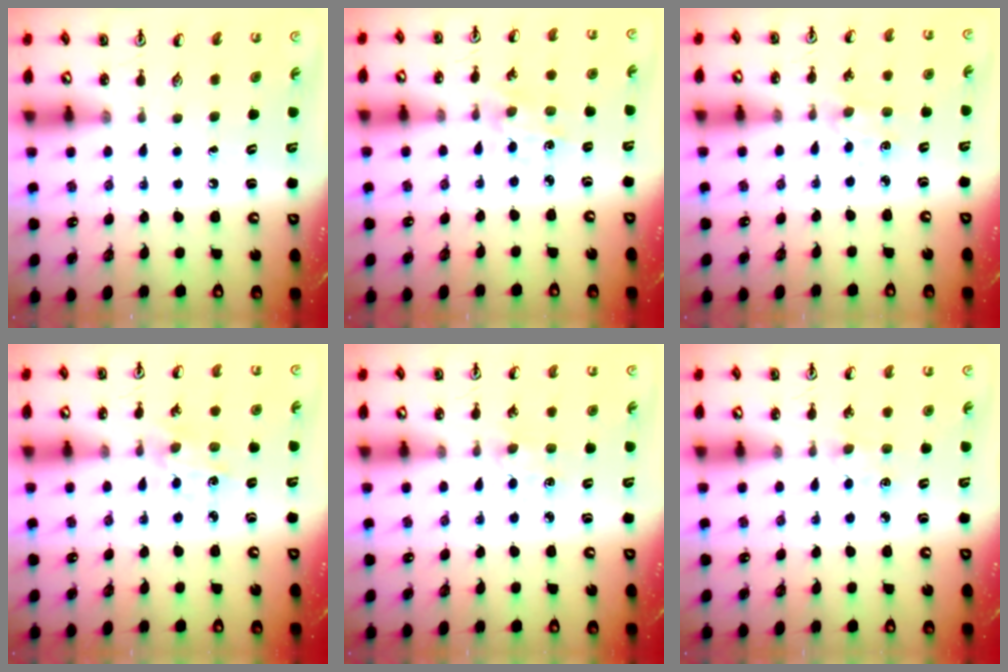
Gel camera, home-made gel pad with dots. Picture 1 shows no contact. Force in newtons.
{"total": 1.0, "press": 1.0, "slide": 0.2}
{"total": 1.9, "press": 1.9, "slide": 0.2}
{"total": 1.0, "press": 1.0, "slide": 0.2}
{"total": 2.0, "press": 2.0, "slide": 0.3}
{"total": 3.6, "press": 3.6, "slide": 0.5}